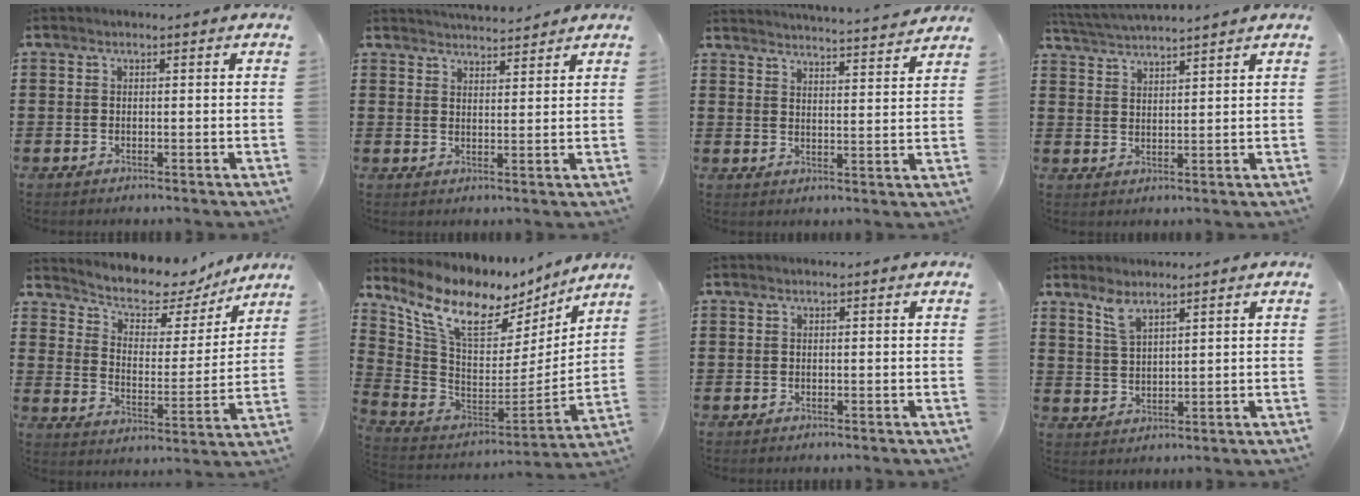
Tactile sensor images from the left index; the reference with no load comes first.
{"total": 3.3, "force": [3.3, 0.2, 0.2], "torque": [-0.013, -0.011, 0.061]}
{"total": 3.8, "force": [3.8, -0.7, 0.3], "torque": [-0.016, -0.034, 0.061]}
{"total": 3.3, "force": [3.2, -0.6, 0.1], "torque": [-0.016, -0.015, 0.058]}
{"total": 6.0, "force": [5.1, 2.7, 1.4], "torque": [-0.052, -0.040, 0.083]}
{"total": 12.3, "force": [7.9, 5.6, 7.6], "torque": [-0.167, -0.052, 0.136]}
{"total": 0.0}
{"total": 4.2, "force": [3.4, 1.3, 2.2], "torque": [-0.052, -0.002, 0.063]}